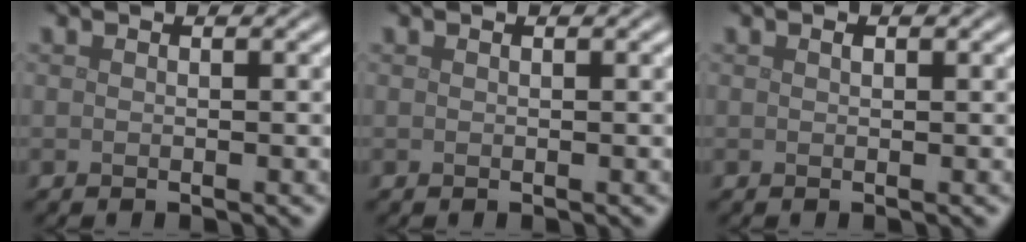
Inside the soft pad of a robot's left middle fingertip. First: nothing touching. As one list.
[{"total": 0.0}, {"total": 0.5, "force": [0.3, 0.2, 0.4], "torque": [-0.006, 0.001, 0.004]}]